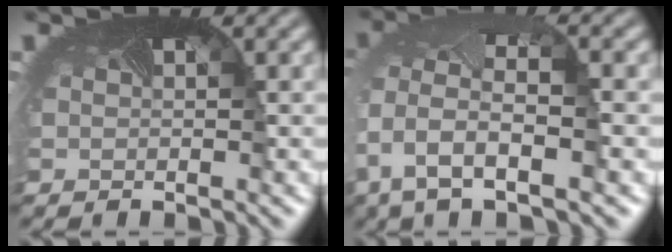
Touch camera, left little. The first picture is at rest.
{"total": 8.3, "force": [-1.4, 4.7, 6.7], "torque": [-0.179, -0.023, -0.019]}